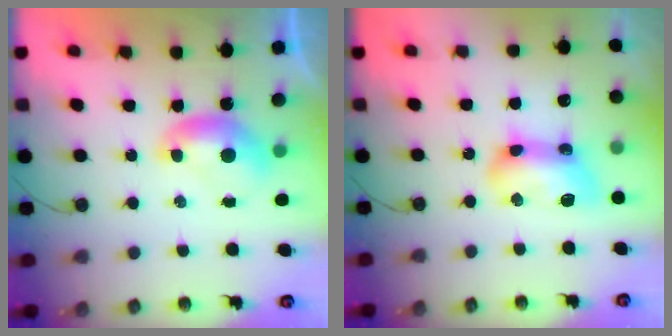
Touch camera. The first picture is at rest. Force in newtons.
{"total": 11.7, "press": 11.6, "slide": 0.6}